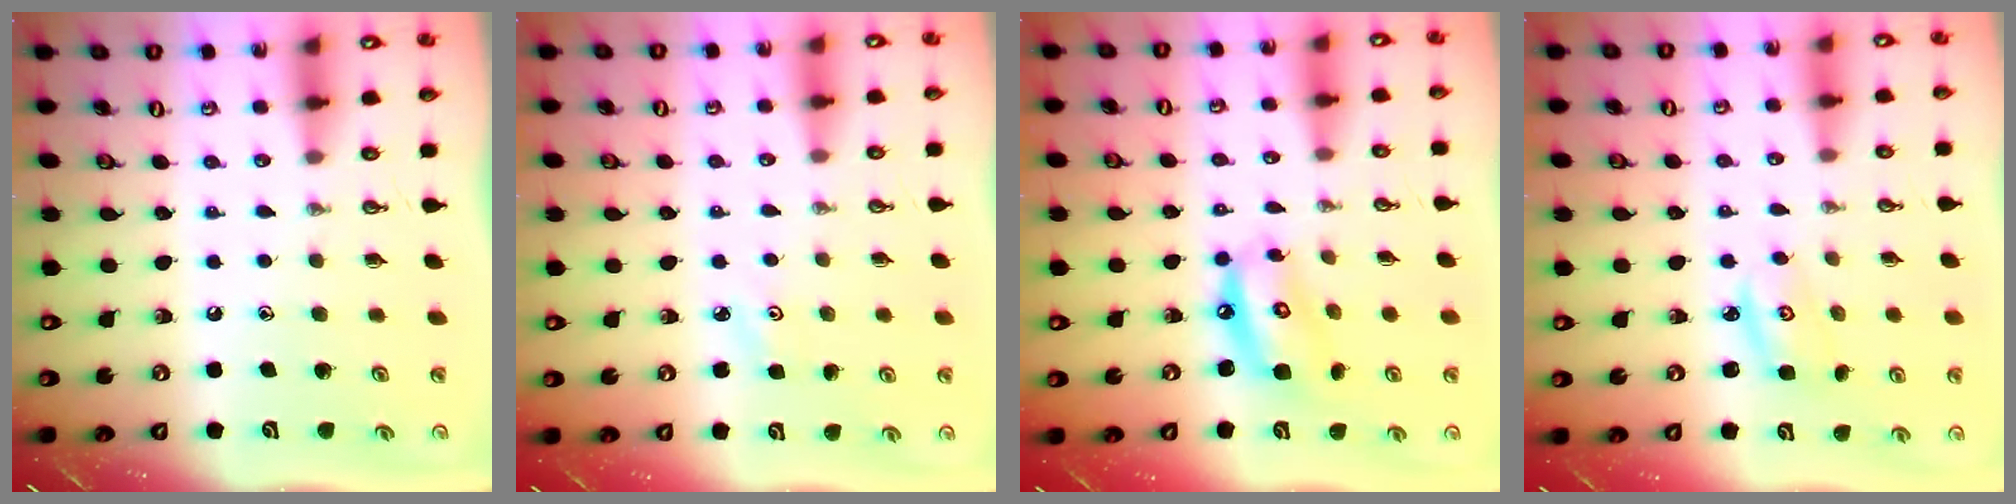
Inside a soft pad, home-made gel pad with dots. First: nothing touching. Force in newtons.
{"total": 2.1, "press": 2.1, "slide": 0.3}
{"total": 10.9, "press": 10.8, "slide": 1.1}
{"total": 2.9, "press": 2.9, "slide": 0.4}